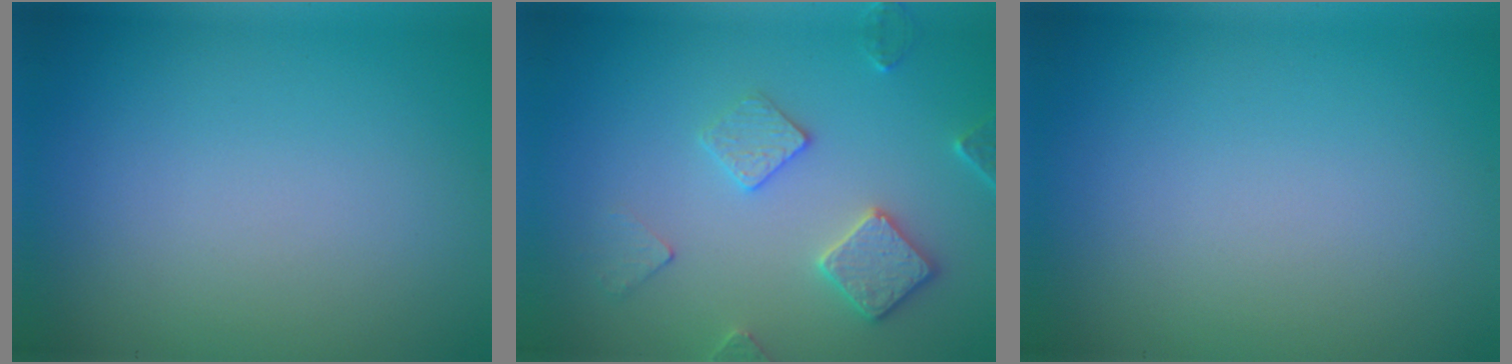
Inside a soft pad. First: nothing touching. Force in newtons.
{"total": 3.4, "press": 3.1, "slide": 1.3}
{"total": 0.0}